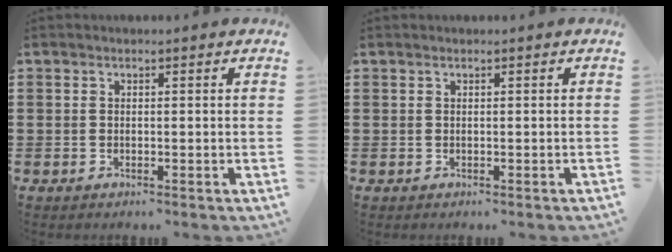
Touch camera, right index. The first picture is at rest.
{"total": 0.0}